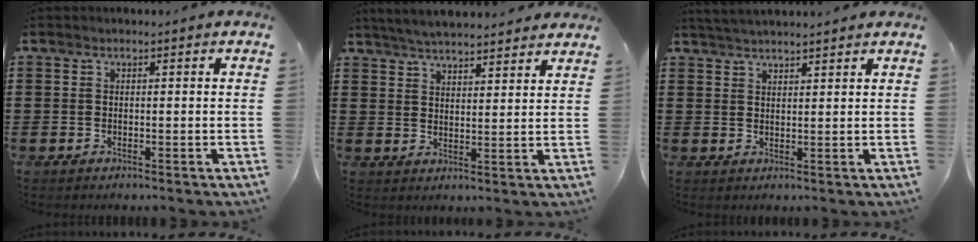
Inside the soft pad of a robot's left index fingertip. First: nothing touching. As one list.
[{"total": 4.9, "force": [4.8, 0.0, 0.9], "torque": [-0.033, -0.017, 0.086]}, {"total": 2.6, "force": [2.6, -0.2, 0.4], "torque": [-0.015, -0.002, 0.050]}]